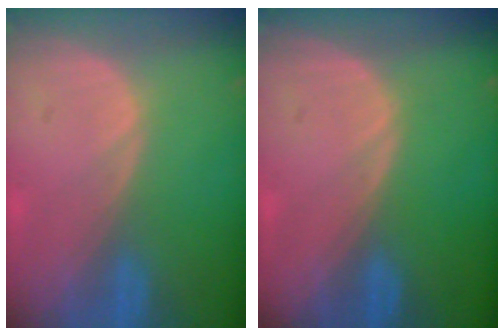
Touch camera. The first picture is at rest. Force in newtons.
{"total": 0.0}